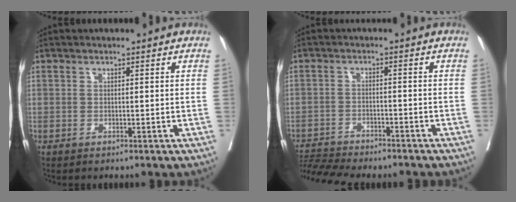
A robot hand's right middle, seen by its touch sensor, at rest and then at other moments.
{"total": 9.2, "force": [-9.0, 0.5, 2.2], "torque": [-0.037, 0.008, -0.142]}